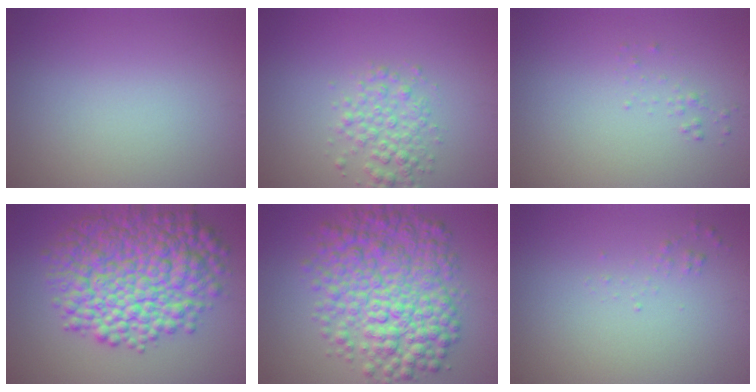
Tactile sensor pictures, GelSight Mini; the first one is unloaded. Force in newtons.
{"total": 2.9, "press": 2.9, "slide": 0.0}
{"total": 0.6, "press": 0.6, "slide": 0.1}
{"total": 11.3, "press": 11.3, "slide": 0.0}
{"total": 9.8, "press": 9.8, "slide": 0.1}
{"total": 0.6, "press": 0.6, "slide": 0.0}